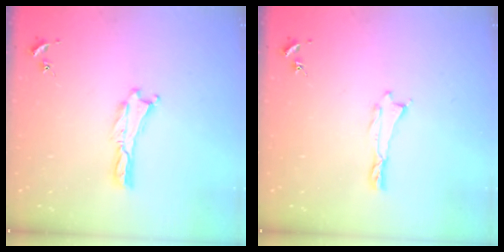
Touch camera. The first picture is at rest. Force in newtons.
{"total": 0.0}